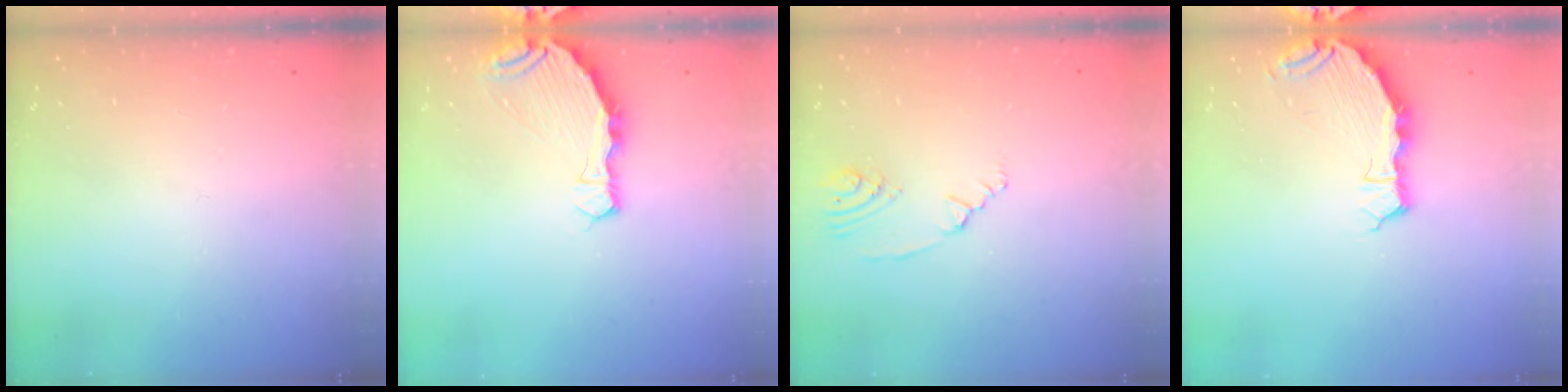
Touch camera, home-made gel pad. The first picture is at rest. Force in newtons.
{"total": 7.8, "press": 6.3, "slide": 4.5}
{"total": 2.4, "press": 2.0, "slide": 1.3}
{"total": 6.9, "press": 5.4, "slide": 4.3}